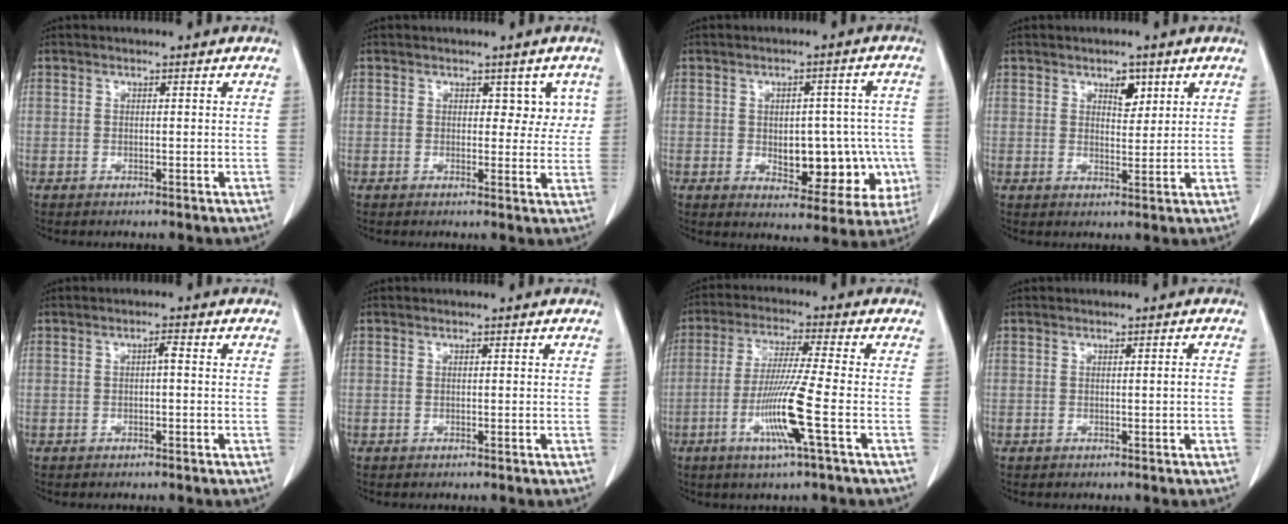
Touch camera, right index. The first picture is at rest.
{"total": 3.1, "force": [1.2, 2.2, 1.9], "torque": [-0.005, 0.004, 0.011]}
{"total": 12.8, "force": [-2.6, 7.0, 10.4], "torque": [-0.119, 0.020, -0.017]}
{"total": 3.0, "force": [1.7, 1.6, 1.9], "torque": [-0.028, -0.004, 0.029]}
{"total": 1.1, "force": [0.0, 0.2, 1.1], "torque": [-0.019, 0.003, -0.001]}
{"total": 0.0}
{"total": 10.0, "force": [-3.3, -1.3, 9.3], "torque": [-0.183, -0.017, -0.067]}
{"total": 0.8, "force": [-0.1, -0.1, 0.8], "torque": [-0.014, -0.002, 0.000]}